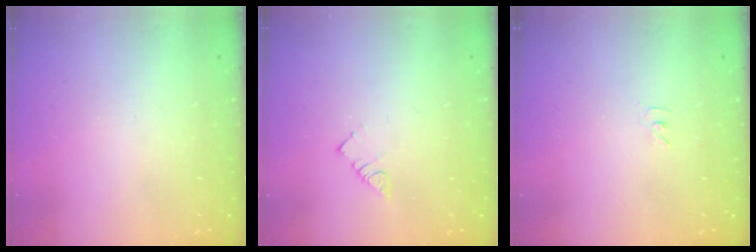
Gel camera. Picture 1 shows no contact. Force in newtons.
{"total": 2.9, "press": 2.9, "slide": 0.5}
{"total": 3.5, "press": 3.5, "slide": 0.5}